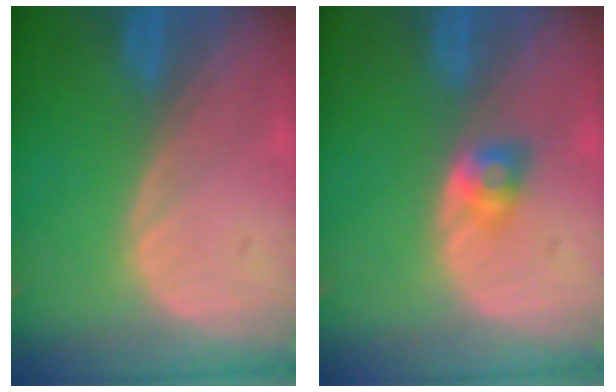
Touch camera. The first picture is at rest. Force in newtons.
{"total": 2.7, "press": 2.4, "slide": 1.3}